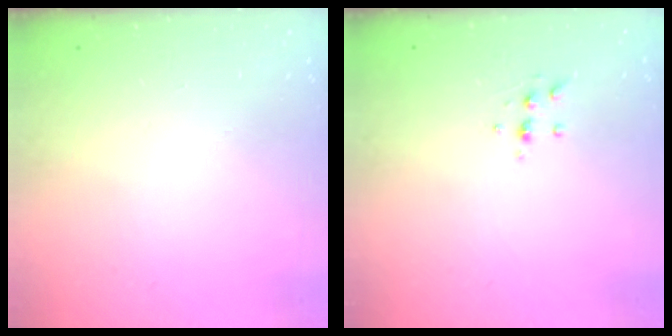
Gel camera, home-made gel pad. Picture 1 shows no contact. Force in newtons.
{"total": 4.4, "press": 4.4, "slide": 0.7}